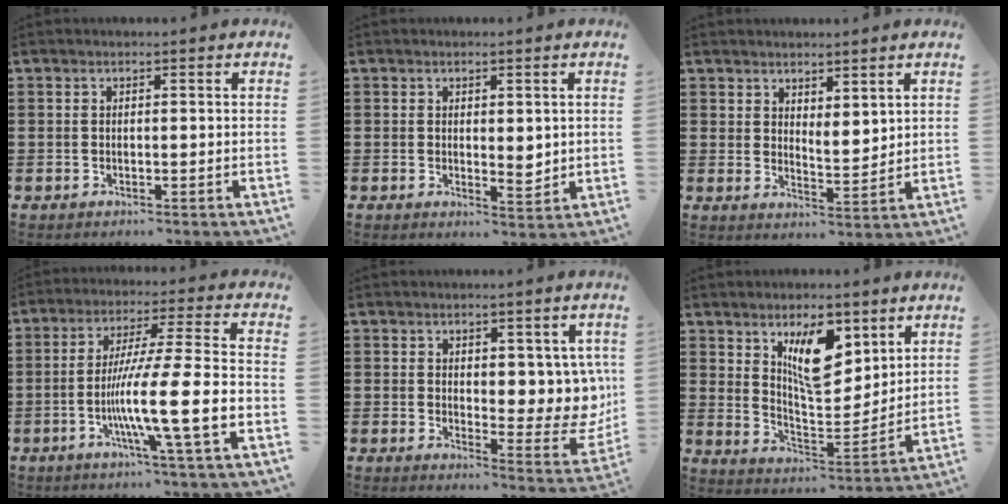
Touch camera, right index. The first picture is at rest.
{"total": 3.3, "force": [0.8, 2.4, 2.1], "torque": [-0.028, 0.002, 0.013]}
{"total": 3.6, "force": [3.4, 1.0, 0.2], "torque": [-0.014, -0.010, 0.067]}
{"total": 12.3, "force": [-4.0, 0.1, 11.7], "torque": [-0.215, -0.011, -0.077]}
{"total": 5.6, "force": [2.8, 3.5, 3.4], "torque": [-0.037, -0.017, 0.049]}
{"total": 10.1, "force": [5.9, 4.5, 6.9], "torque": [-0.112, -0.019, 0.100]}